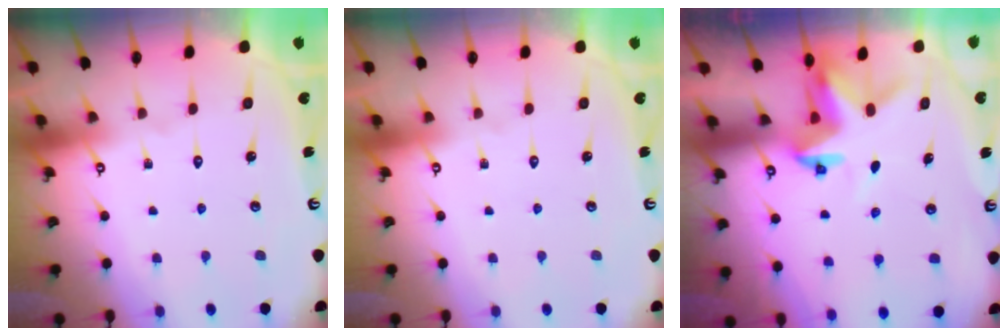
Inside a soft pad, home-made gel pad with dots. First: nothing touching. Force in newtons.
{"total": 0.0}
{"total": 3.4, "press": 3.4, "slide": 0.1}